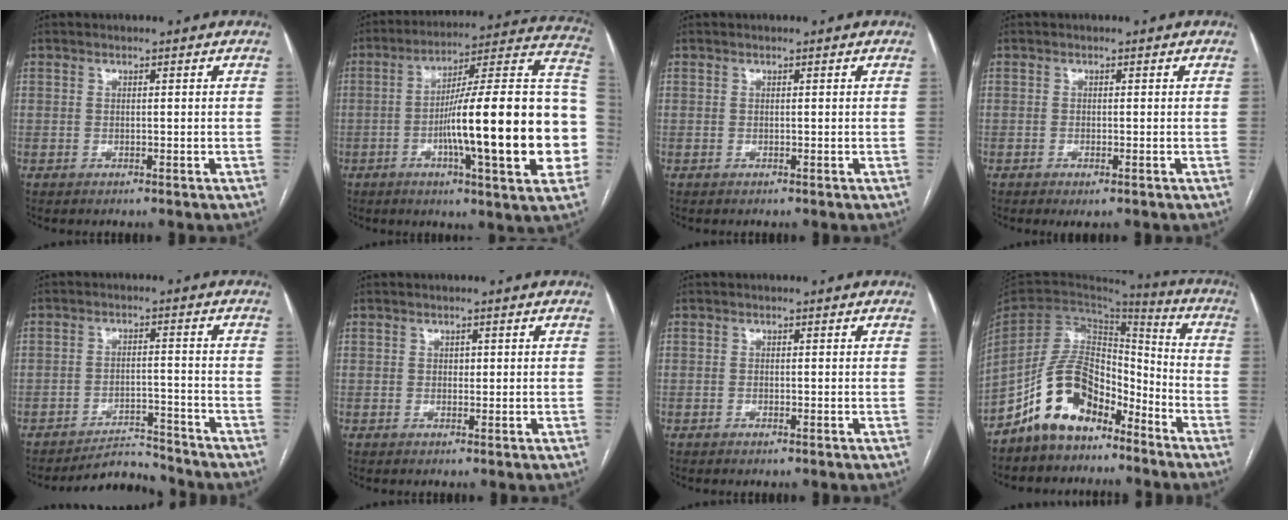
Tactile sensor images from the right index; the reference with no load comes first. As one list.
[{"total": 25.7, "force": [-4.6, 2.5, 25.2], "torque": [-0.292, 0.022, -0.070]}, {"total": 0.0}, {"total": 1.6, "force": [-0.9, 0.4, 1.2], "torque": [-0.017, -0.003, -0.010]}, {"total": 5.4, "force": [-5.4, 0.6, -0.5], "torque": [0.011, 0.007, -0.086]}, {"total": 0.8, "force": [0.2, 0.6, 0.5], "torque": [-0.004, 0.002, 0.002]}, {"total": 0.5, "force": [-0.4, 0.1, 0.3], "torque": [-0.004, 0.000, -0.004]}, {"total": 11.9, "force": [-8.2, 6.3, 5.9], "torque": [-0.124, 0.034, -0.156]}]